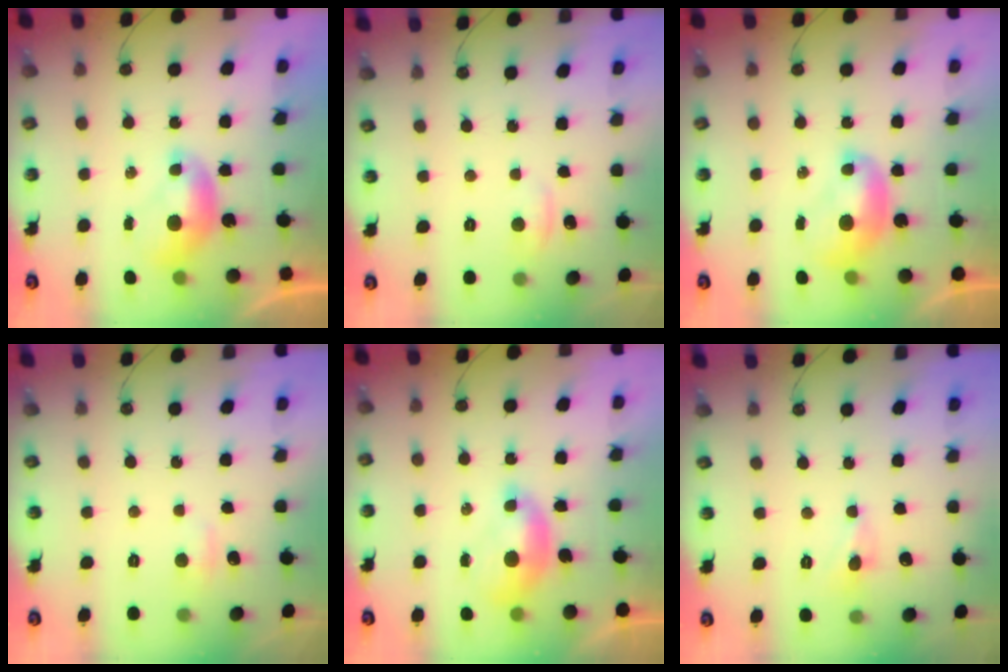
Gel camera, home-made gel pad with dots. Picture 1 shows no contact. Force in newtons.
{"total": 1.7, "press": 1.6, "slide": 0.6}
{"total": 1.8, "press": 1.8, "slide": 0.2}
{"total": 1.6, "press": 1.4, "slide": 0.7}
{"total": 1.8, "press": 1.7, "slide": 0.7}
{"total": 2.5, "press": 2.4, "slide": 0.8}